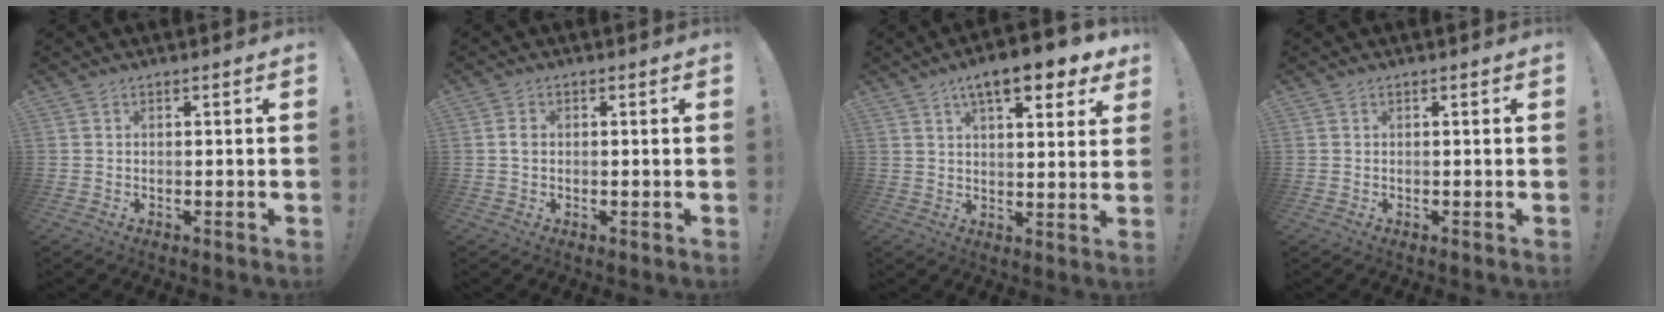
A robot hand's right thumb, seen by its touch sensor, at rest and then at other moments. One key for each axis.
{"total": 1.5, "fx": 0.0, "fy": 1.1, "fz": 1.0, "tx": -0.016, "ty": 0.005, "tz": -0.001}
{"total": 11.0, "fx": 6.8, "fy": 3.2, "fz": 8.1, "tx": -0.110, "ty": -0.038, "tz": 0.109}
{"total": 0.0}